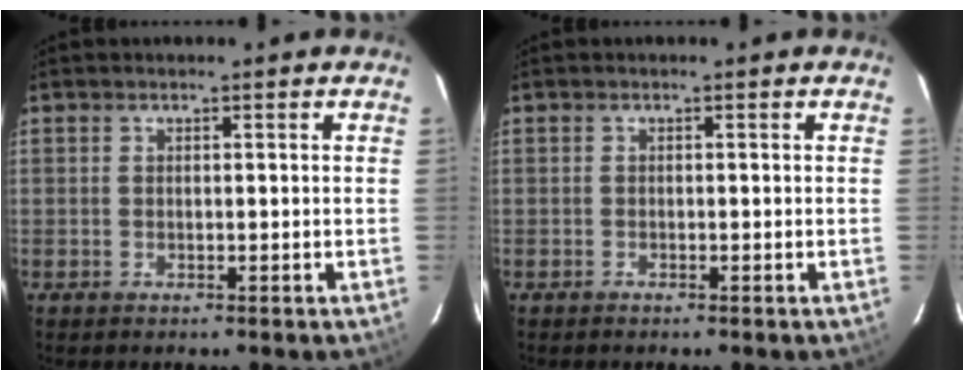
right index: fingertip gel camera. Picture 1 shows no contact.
{"total": 0.0}